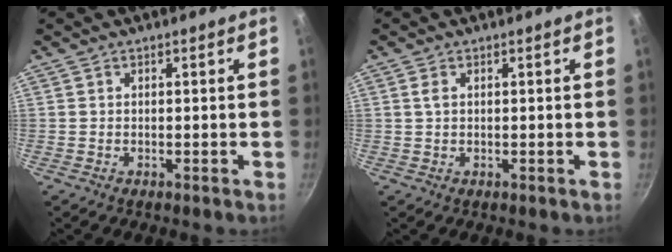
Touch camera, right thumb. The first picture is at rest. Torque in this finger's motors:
{"motor_torque": [0.09, -0.12, 0.05, 0.65, 0.08]}